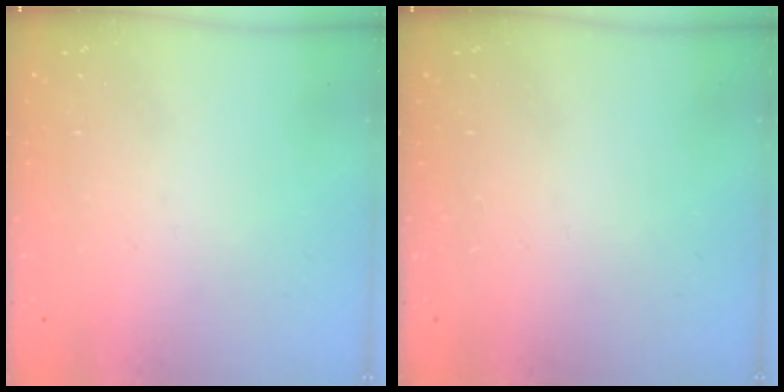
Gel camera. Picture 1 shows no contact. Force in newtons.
{"total": 0.0}